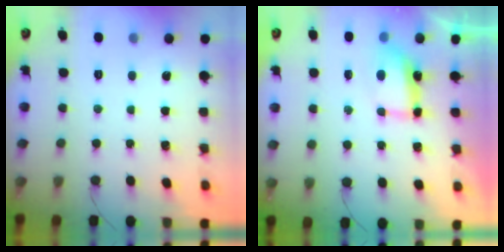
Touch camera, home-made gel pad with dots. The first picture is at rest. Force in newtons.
{"total": 7.1, "press": 7.1, "slide": 0.5}